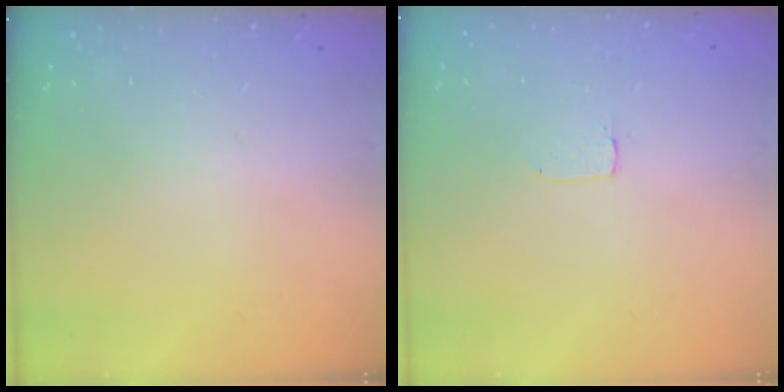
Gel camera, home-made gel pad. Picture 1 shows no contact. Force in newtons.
{"total": 1.7, "press": 1.7, "slide": 0.1}